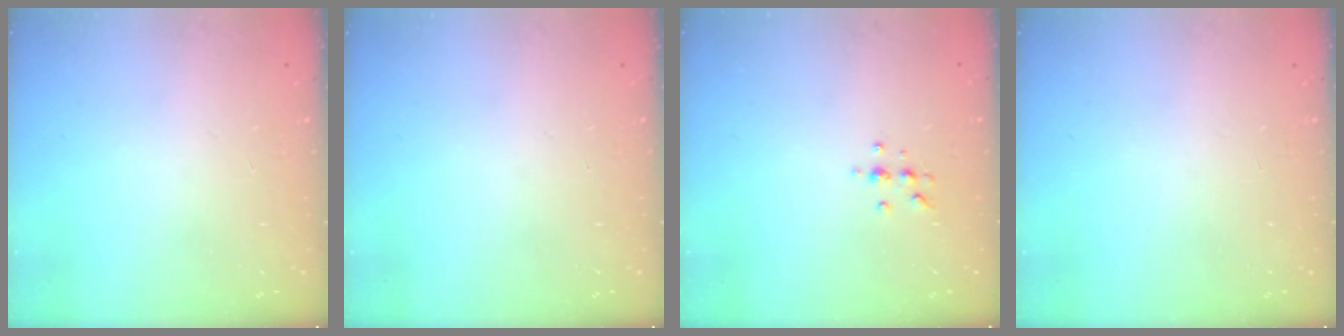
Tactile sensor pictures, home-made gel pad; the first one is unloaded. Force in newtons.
{"total": 0.0}
{"total": 4.0, "press": 3.8, "slide": 1.2}
{"total": 0.0}